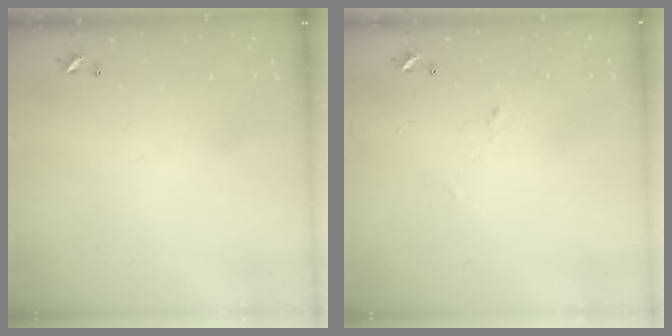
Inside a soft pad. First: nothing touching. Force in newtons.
{"total": 0.6, "press": 0.2, "slide": 0.5}